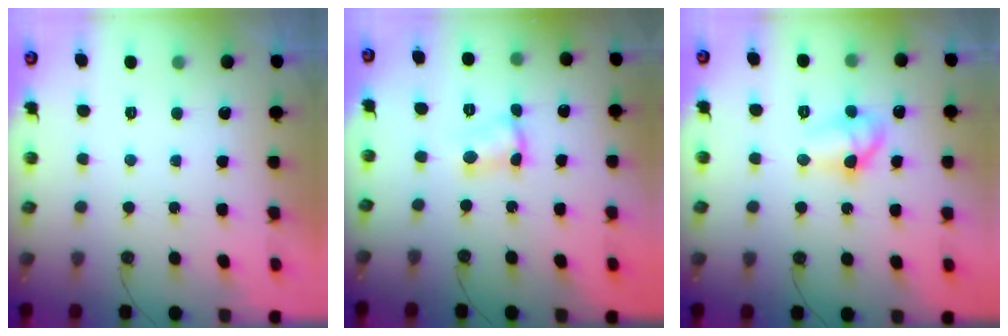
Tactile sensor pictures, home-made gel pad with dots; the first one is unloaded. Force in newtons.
{"total": 3.3, "press": 3.2, "slide": 0.3}
{"total": 9.4, "press": 9.3, "slide": 1.0}